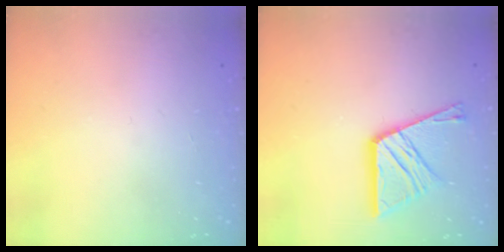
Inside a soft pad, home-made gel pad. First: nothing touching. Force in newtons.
{"total": 13.9, "press": 13.8, "slide": 1.3}